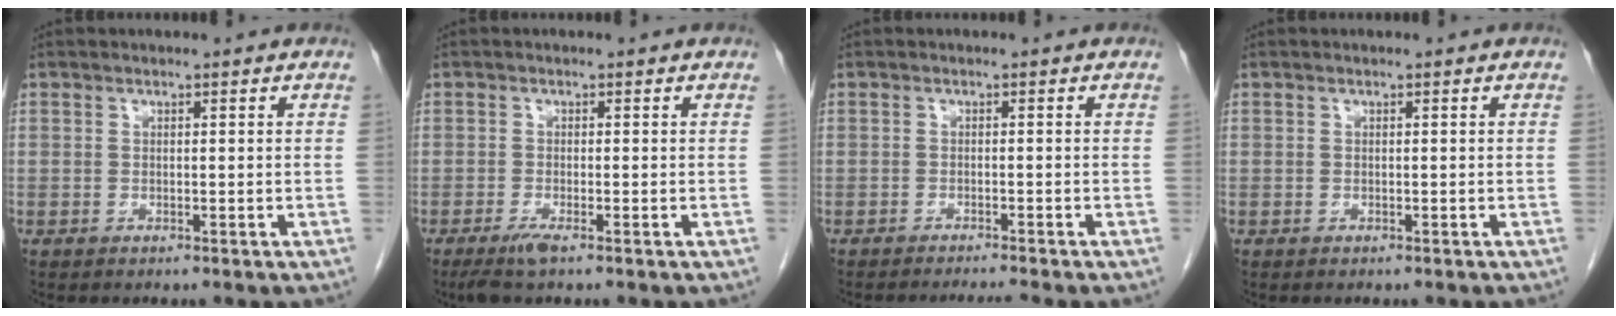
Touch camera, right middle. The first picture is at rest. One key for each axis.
{"total": 2.5, "fx": -1.7, "fy": 0.1, "fz": 1.9, "tx": -0.041, "ty": -0.007, "tz": -0.033}
{"total": 3.5, "fx": -3.2, "fy": -1.0, "fz": 1.1, "tx": -0.016, "ty": -0.010, "tz": -0.047}
{"total": 0.0}